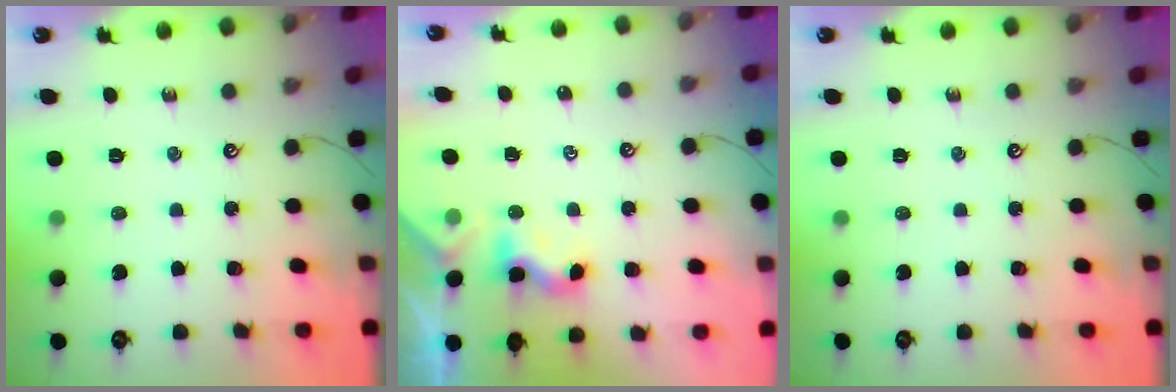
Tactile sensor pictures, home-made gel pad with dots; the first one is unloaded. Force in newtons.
{"total": 2.3, "press": 2.3, "slide": 0.1}
{"total": 0.0}